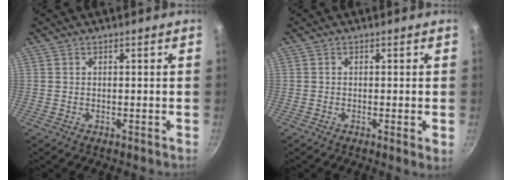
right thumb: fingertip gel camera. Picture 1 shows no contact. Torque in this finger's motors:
{"motor_torque": [-0.03, 0.02, -0.27, -0.07, -0.03]}